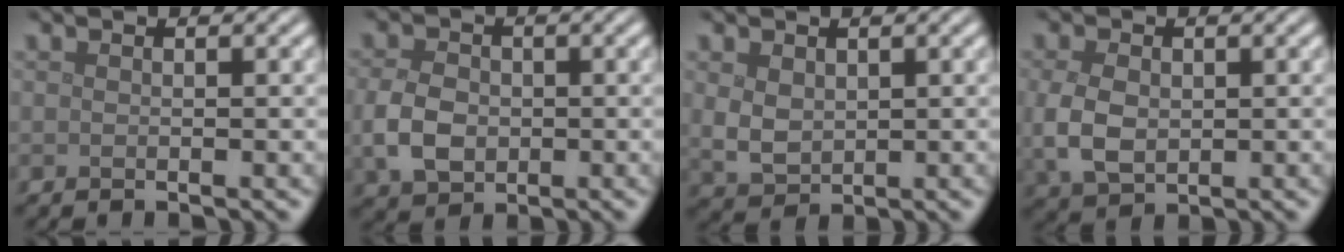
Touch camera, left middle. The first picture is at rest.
{"total": 4.5, "force": [-0.7, 3.4, 2.9], "torque": [-0.068, -0.004, -0.016]}
{"total": 2.9, "force": [0.6, 2.2, 1.8], "torque": [-0.046, -0.005, 0.016]}
{"total": 4.5, "force": [-0.2, 3.3, 3.1], "torque": [-0.079, -0.004, 0.000]}